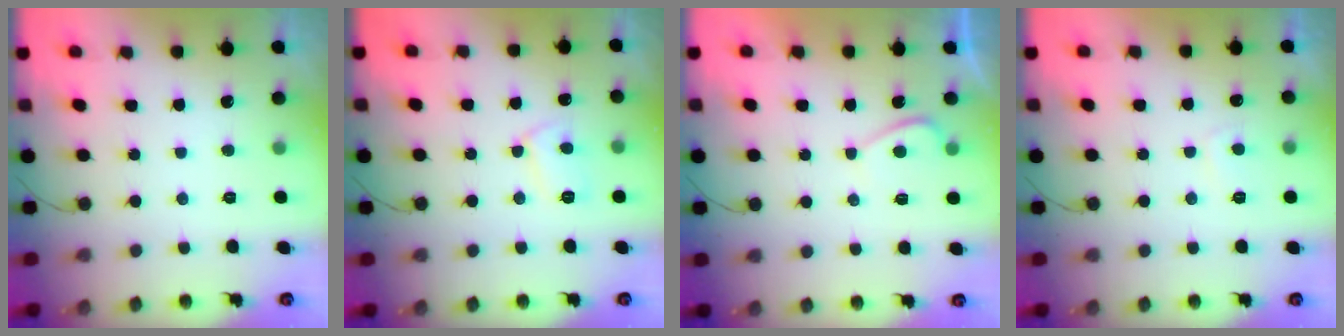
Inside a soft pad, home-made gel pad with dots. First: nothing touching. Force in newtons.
{"total": 6.6, "press": 6.6, "slide": 0.5}
{"total": 0.0}
{"total": 2.1, "press": 2.0, "slide": 0.6}